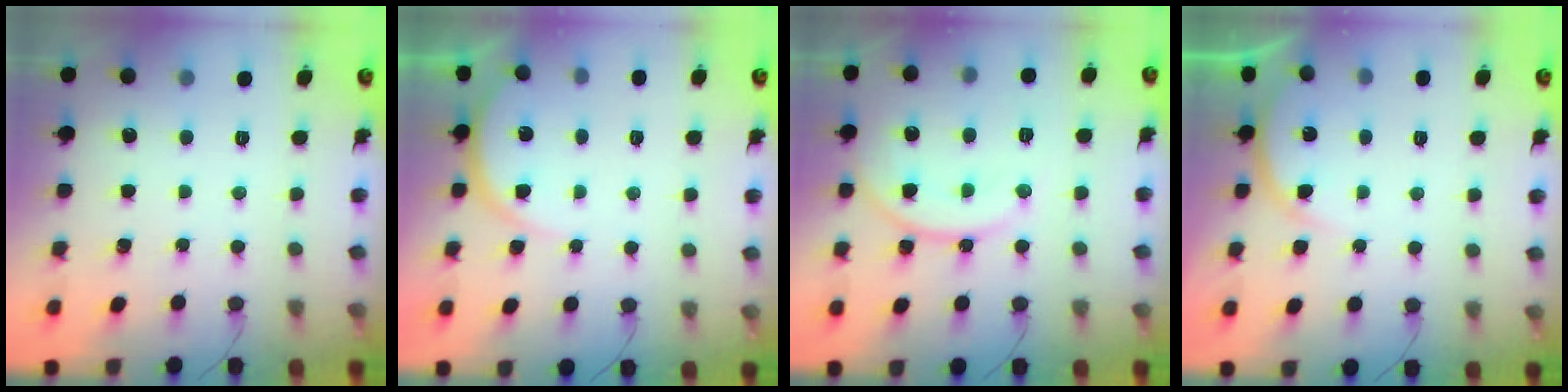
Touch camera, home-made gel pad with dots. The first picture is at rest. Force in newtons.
{"total": 6.6, "press": 6.6, "slide": 0.7}
{"total": 11.7, "press": 11.6, "slide": 1.1}
{"total": 6.3, "press": 6.3, "slide": 0.3}